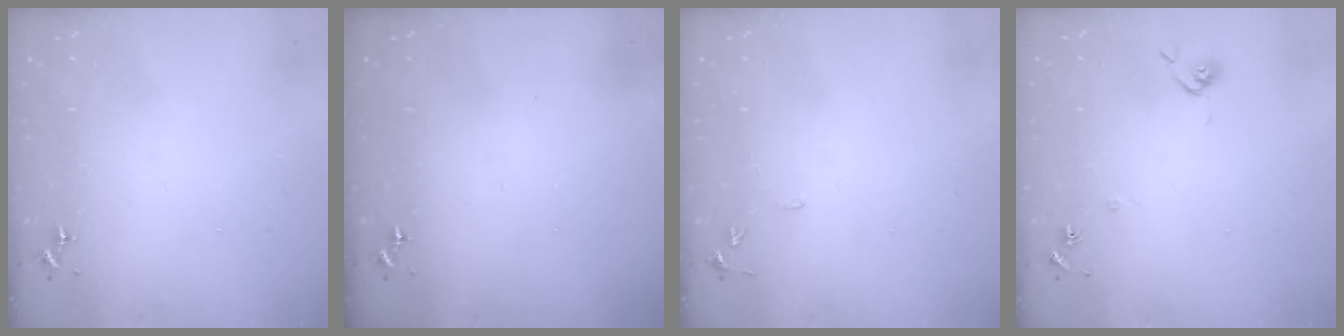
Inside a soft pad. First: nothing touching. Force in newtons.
{"total": 0.0}
{"total": 4.8, "press": 4.8, "slide": 0.7}
{"total": 7.1, "press": 7.0, "slide": 0.6}